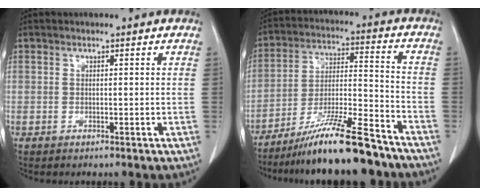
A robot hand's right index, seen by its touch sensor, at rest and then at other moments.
{"total": 15.0, "force": [-12.2, 0.6, 8.7], "torque": [-0.151, -0.009, -0.209]}